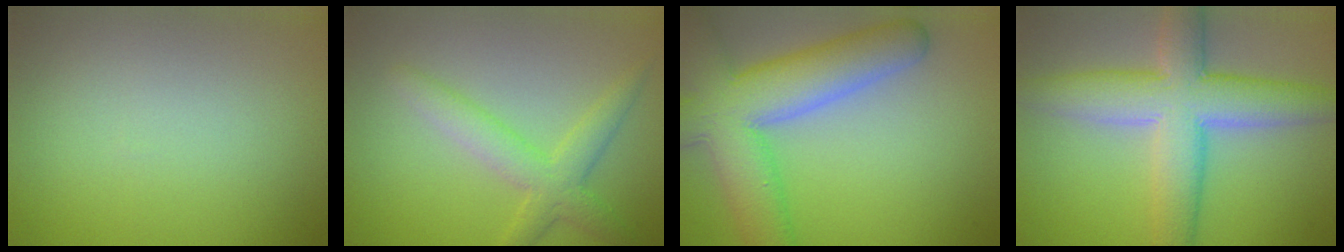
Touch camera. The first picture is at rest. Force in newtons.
{"total": 3.5, "press": 3.5, "slide": 0.1}
{"total": 9.5, "press": 9.5, "slide": 0.6}
{"total": 8.0, "press": 8.0, "slide": 0.7}